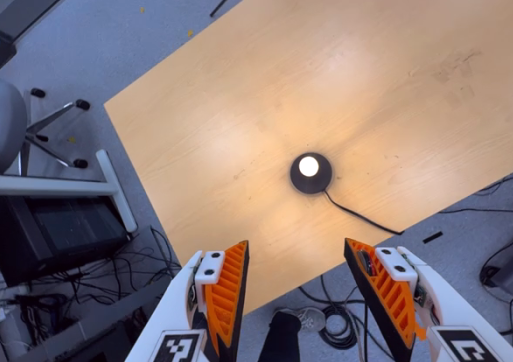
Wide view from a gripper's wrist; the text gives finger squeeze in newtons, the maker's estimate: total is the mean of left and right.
{"total": 0.0}